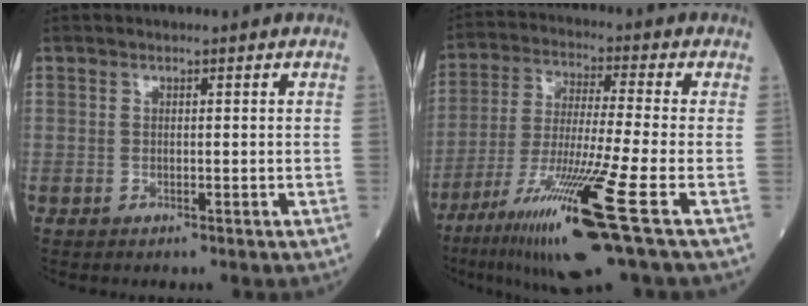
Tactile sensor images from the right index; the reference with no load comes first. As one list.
[{"total": 16.3, "force": [-8.3, -1.1, 14.0], "torque": [-0.272, -0.047, -0.152]}]